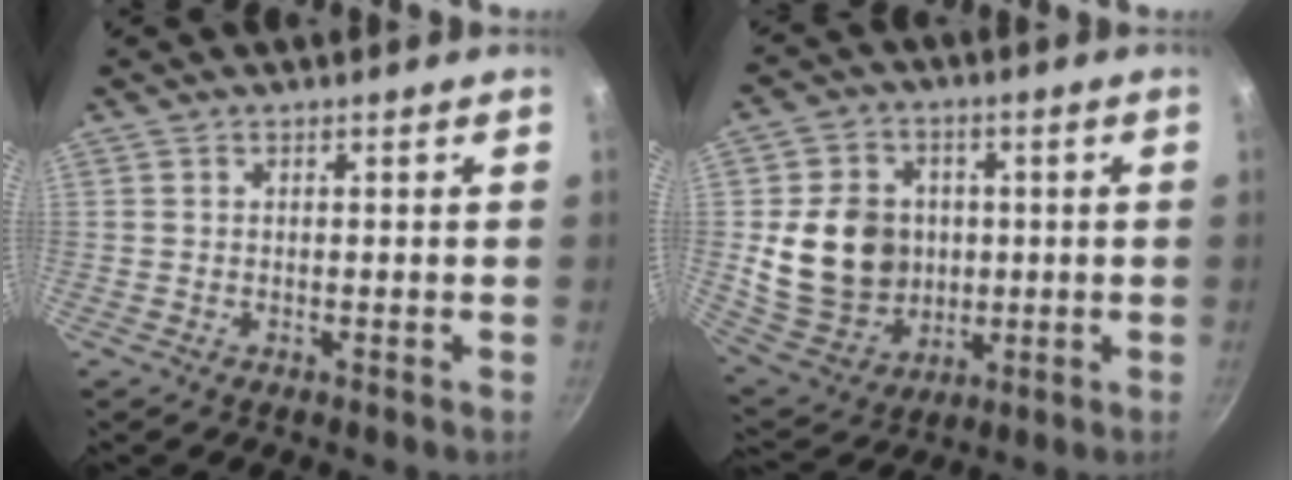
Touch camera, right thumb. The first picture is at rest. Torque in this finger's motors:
{"motor_torque": [2.02, 2.22, 0.52, -0.69, 0.13]}